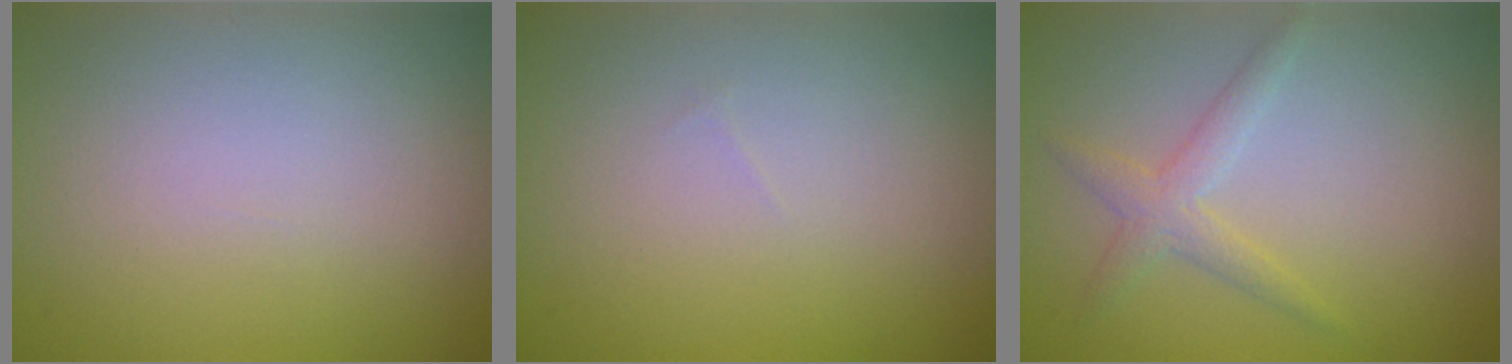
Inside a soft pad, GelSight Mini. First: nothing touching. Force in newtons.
{"total": 0.0}
{"total": 2.1, "press": 2.1, "slide": 0.1}